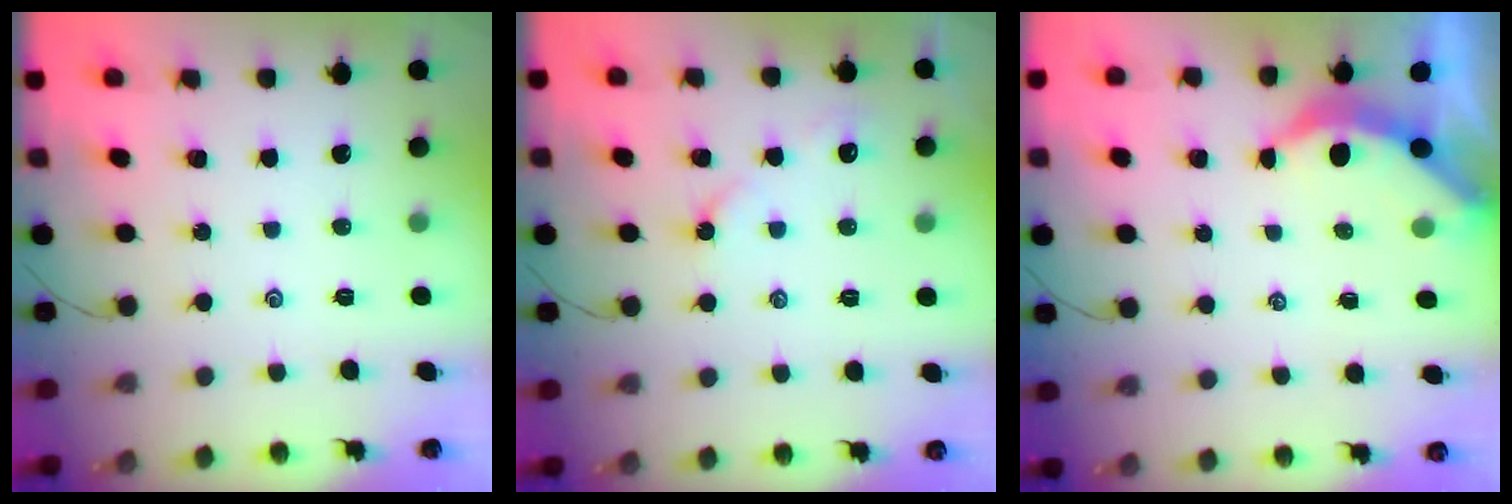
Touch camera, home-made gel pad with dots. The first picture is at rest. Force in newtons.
{"total": 4.4, "press": 4.4, "slide": 0.6}
{"total": 3.9, "press": 3.8, "slide": 0.5}